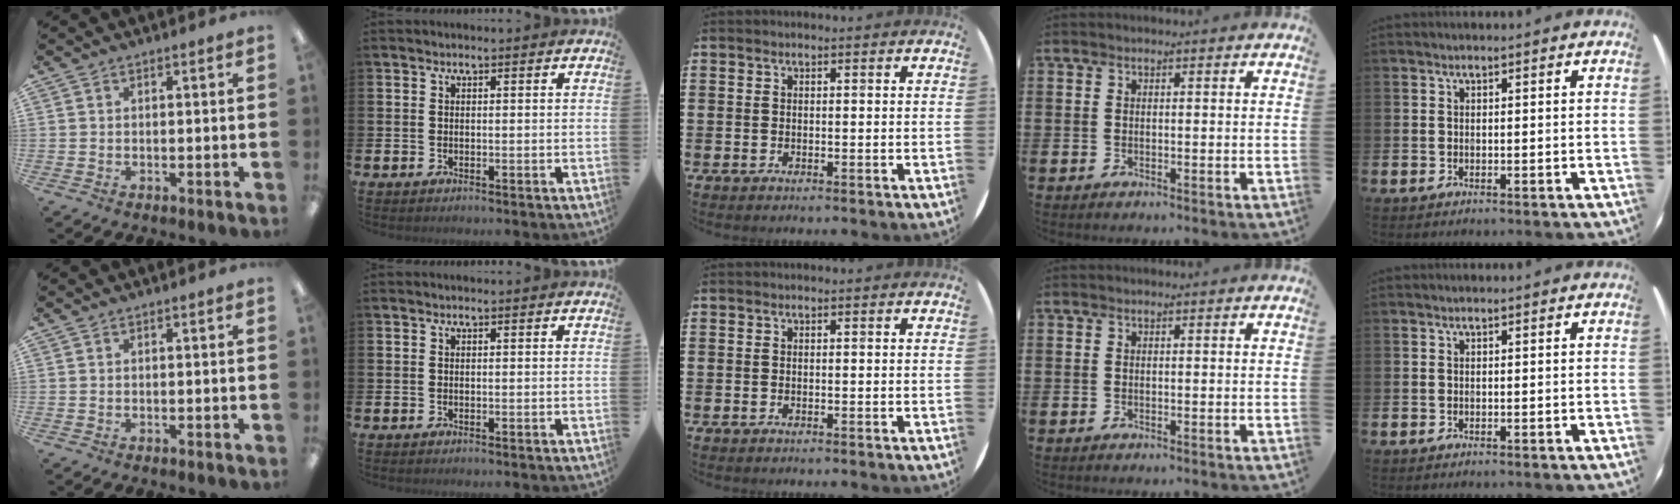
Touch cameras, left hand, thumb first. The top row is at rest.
{}